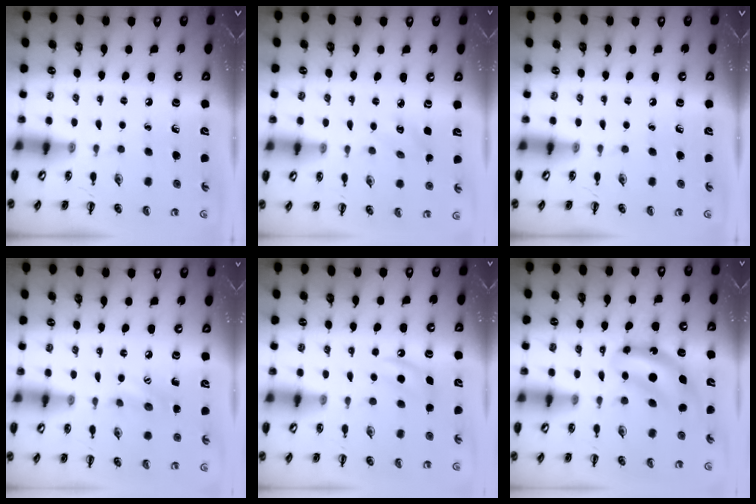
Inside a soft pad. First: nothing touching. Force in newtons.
{"total": 2.3, "press": 2.2, "slide": 0.6}
{"total": 0.0}
{"total": 7.1, "press": 6.9, "slide": 1.7}
{"total": 5.1, "press": 4.8, "slide": 1.6}
{"total": 7.7, "press": 7.6, "slide": 0.8}